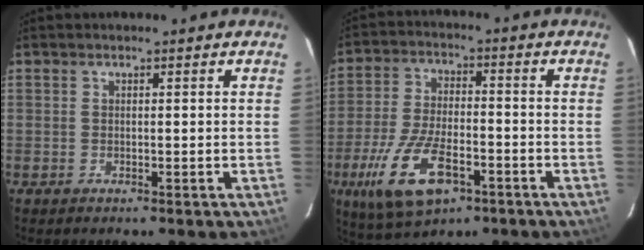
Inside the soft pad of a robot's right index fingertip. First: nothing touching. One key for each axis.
{"total": 14.6, "fx": -6.9, "fy": 6.3, "fz": 11.3, "tx": -0.244, "ty": -0.022, "tz": -0.121}